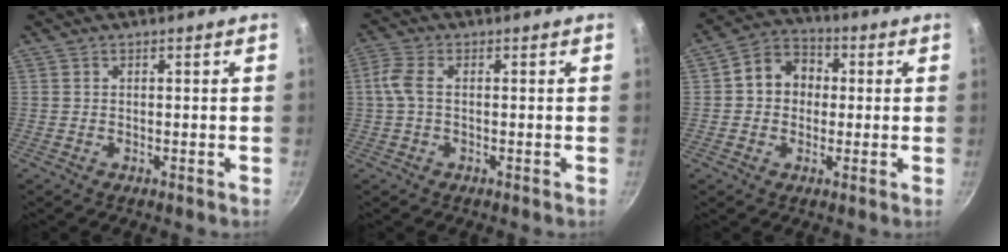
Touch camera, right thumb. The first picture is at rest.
{"total": 4.2, "force": [0.0, 2.3, 3.5], "torque": [-0.089, 0.014, -0.008]}
{"total": 8.9, "force": [0.7, 7.6, 4.7], "torque": [-0.040, 0.021, -0.007]}